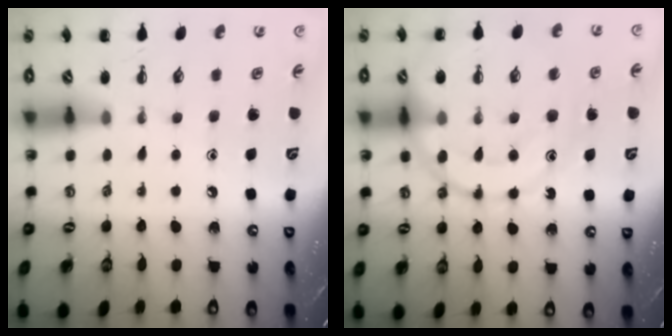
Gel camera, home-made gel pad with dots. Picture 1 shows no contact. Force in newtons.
{"total": 19.5, "press": 19.3, "slide": 3.0}